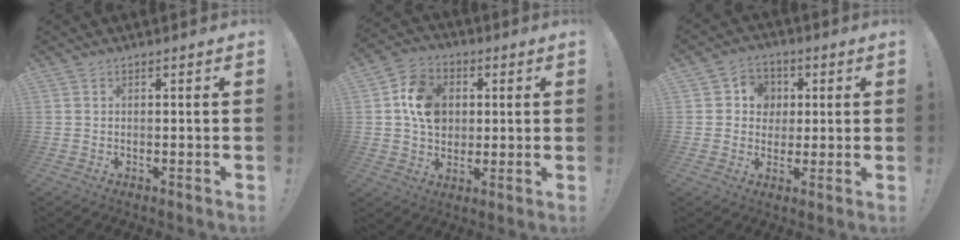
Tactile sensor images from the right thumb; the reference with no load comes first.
{"total": 12.7, "force": [2.3, 10.4, 6.9], "torque": [-0.086, 0.006, 0.048]}
{"total": 7.5, "force": [0.9, 7.1, 2.1], "torque": [-0.029, 0.000, 0.022]}